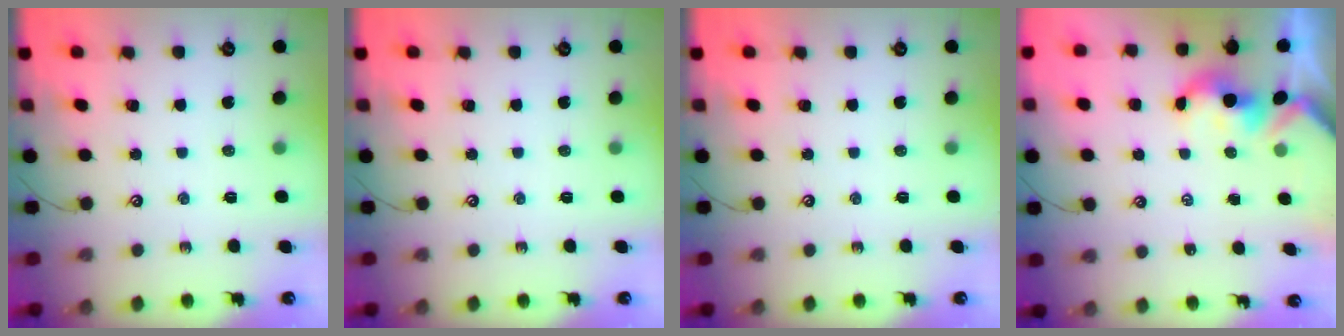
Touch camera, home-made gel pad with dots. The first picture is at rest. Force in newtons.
{"total": 0.0}
{"total": 0.0}
{"total": 1.7, "press": 1.7, "slide": 0.2}